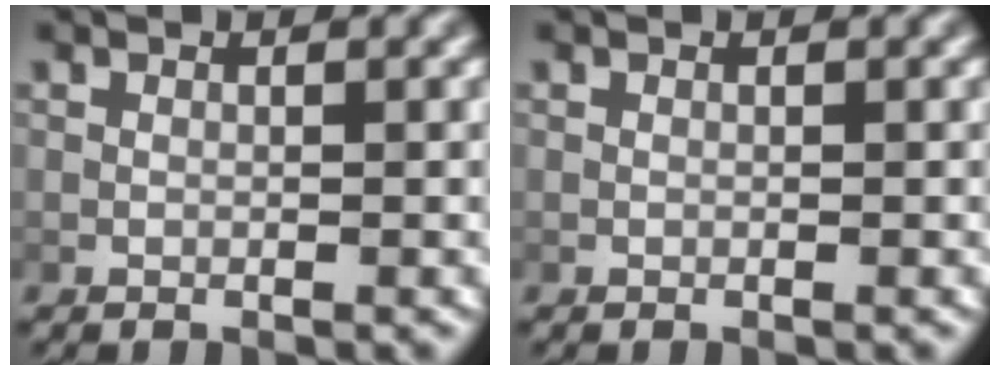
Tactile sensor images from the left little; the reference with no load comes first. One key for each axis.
{"total": 0.0}